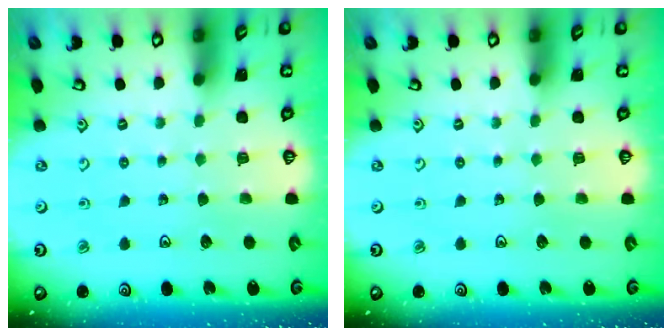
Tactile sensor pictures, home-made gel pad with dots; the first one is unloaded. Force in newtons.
{"total": 0.0}